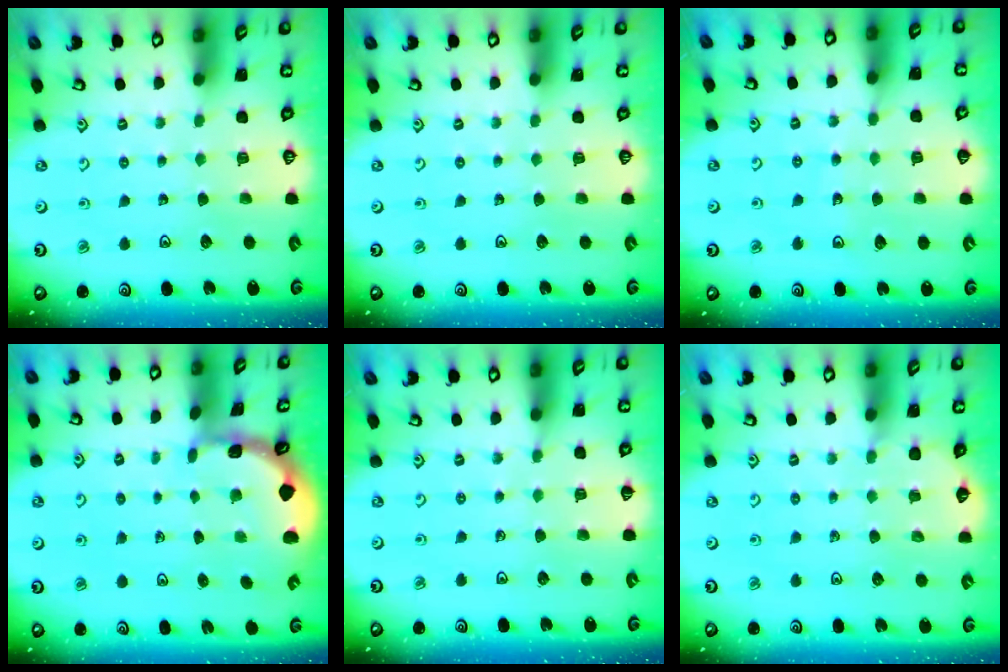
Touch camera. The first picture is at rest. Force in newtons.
{"total": 0.0}
{"total": 6.6, "press": 6.2, "slide": 2.2}
{"total": 1.5, "press": 1.5, "slide": 0.2}
{"total": 3.0, "press": 2.9, "slide": 0.5}
{"total": 4.7, "press": 4.7, "slide": 0.7}